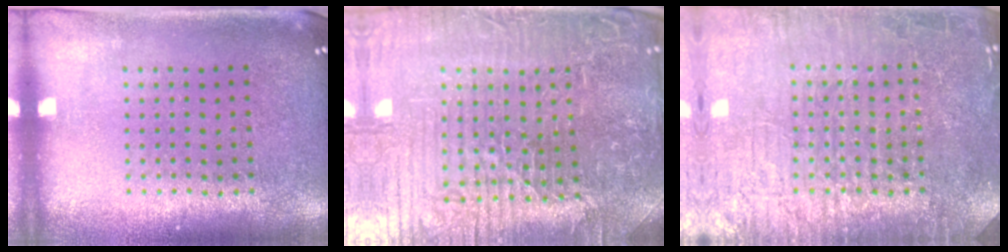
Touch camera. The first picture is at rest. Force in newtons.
{"total": 5.9, "press": 5.6, "slide": 1.9}
{"total": 7.1, "press": 7.1, "slide": 1.1}